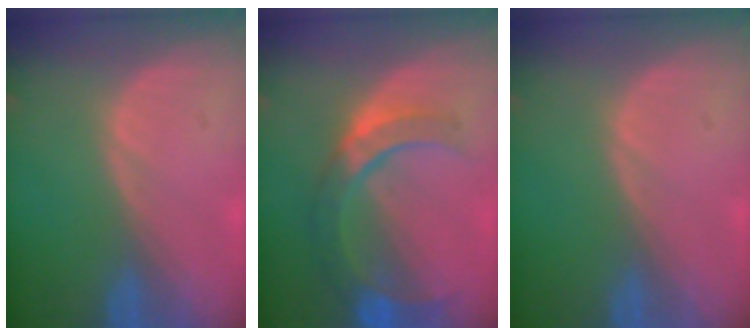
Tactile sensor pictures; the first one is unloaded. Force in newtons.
{"total": 7.7, "press": 7.6, "slide": 1.2}
{"total": 0.0}